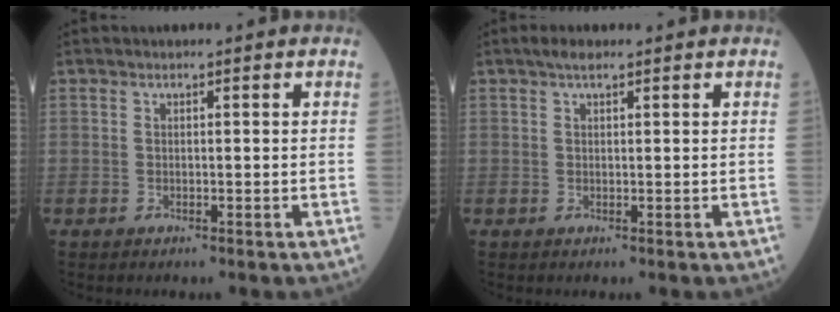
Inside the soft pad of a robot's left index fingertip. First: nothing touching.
{"total": 1.5, "force": [1.0, 0.4, 1.1], "torque": [-0.022, 0.013, 0.015]}